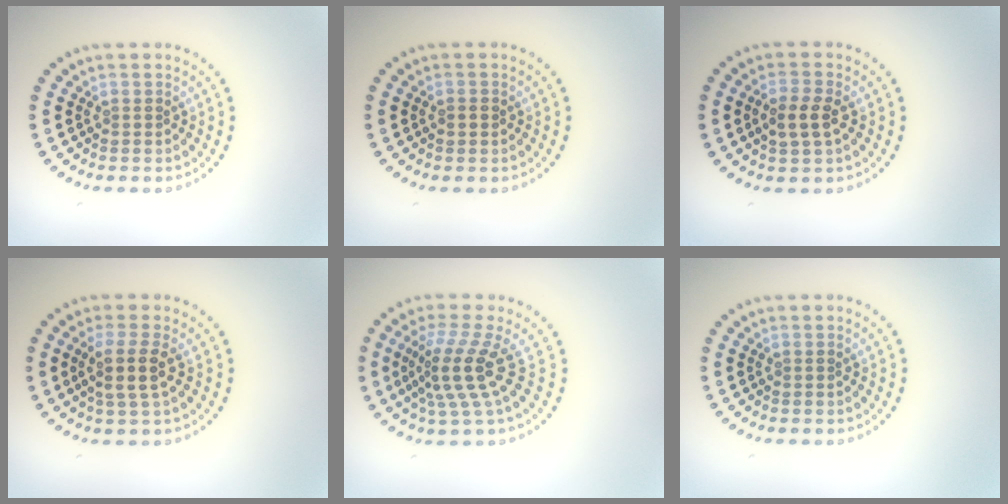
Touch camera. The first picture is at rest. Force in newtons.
{"total": 1.1, "press": 1.1, "slide": 0.0}
{"total": 2.5, "press": 2.5, "slide": 0.6}
{"total": 2.8, "press": 2.4, "slide": 1.5}
{"total": 4.4, "press": 3.1, "slide": 3.2}
{"total": 0.0}